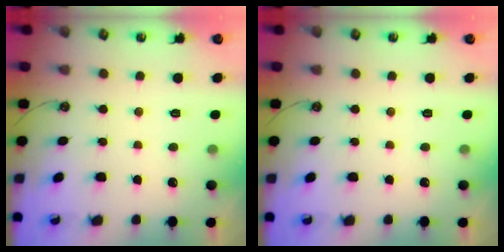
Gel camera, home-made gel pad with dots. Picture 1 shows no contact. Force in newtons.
{"total": 0.0}